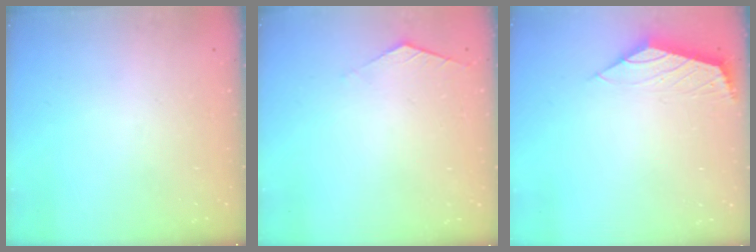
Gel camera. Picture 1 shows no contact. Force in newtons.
{"total": 1.4, "press": 1.4, "slide": 0.3}
{"total": 1.8, "press": 1.7, "slide": 0.4}